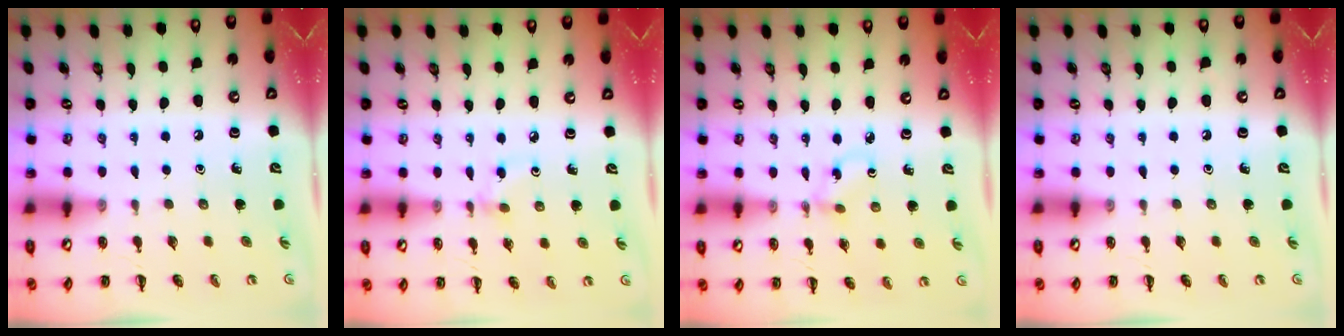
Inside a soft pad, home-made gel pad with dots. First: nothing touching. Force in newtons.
{"total": 3.0, "press": 2.8, "slide": 1.2}
{"total": 1.5, "press": 1.3, "slide": 0.7}
{"total": 0.0}